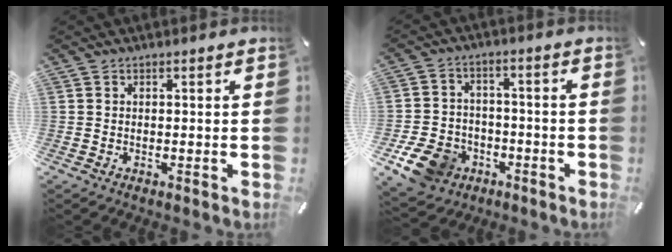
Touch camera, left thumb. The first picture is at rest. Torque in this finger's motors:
{"motor_torque": [0.37, 1.27, 0.34, 0.28, 0.05]}